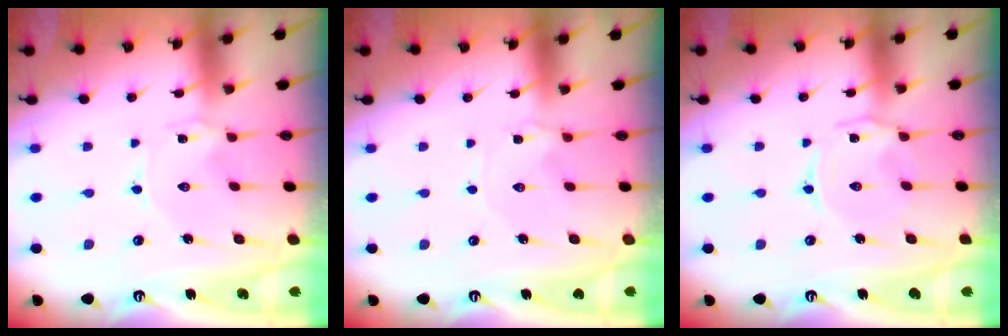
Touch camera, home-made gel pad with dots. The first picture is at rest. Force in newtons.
{"total": 1.8, "press": 1.7, "slide": 0.3}
{"total": 1.7, "press": 1.6, "slide": 0.5}